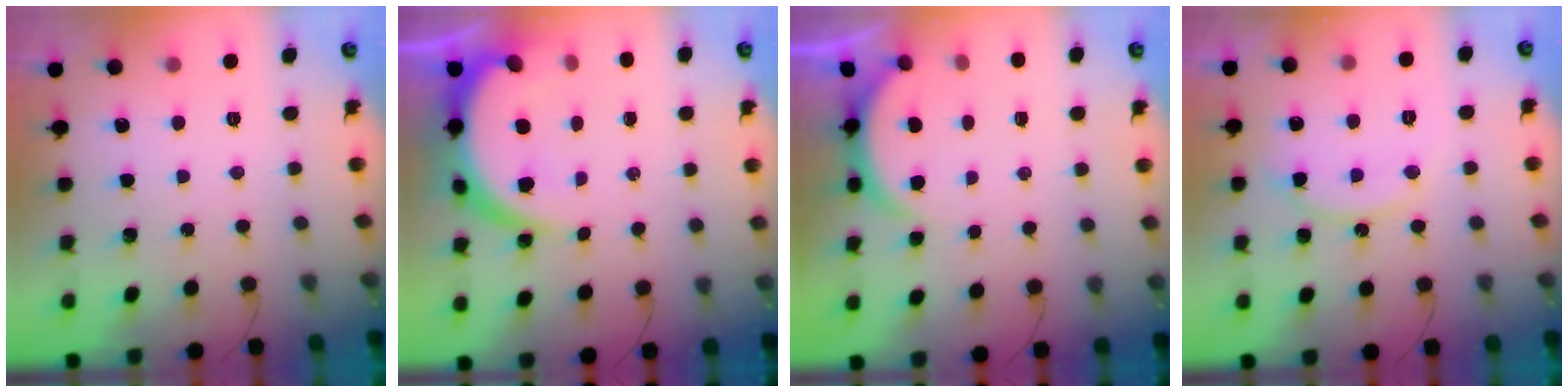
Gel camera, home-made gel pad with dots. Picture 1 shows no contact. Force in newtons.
{"total": 9.6, "press": 9.6, "slide": 1.0}
{"total": 2.9, "press": 2.8, "slide": 0.6}
{"total": 11.6, "press": 11.5, "slide": 0.8}